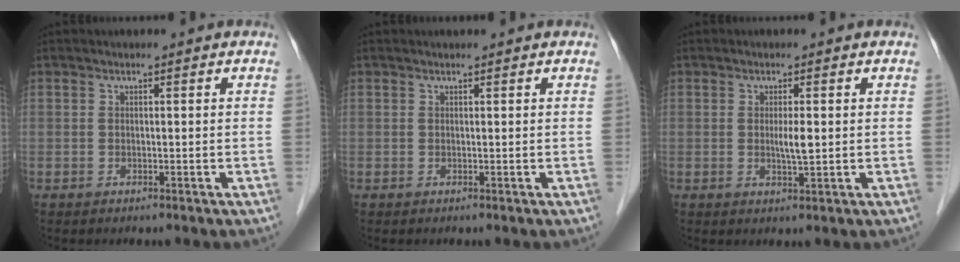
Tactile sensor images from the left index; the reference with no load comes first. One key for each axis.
{"total": 0.6, "fx": 0.5, "fy": 0.0, "fz": 0.2, "tx": -0.006, "ty": 0.005, "tz": 0.009}
{"total": 2.4, "fx": 0.1, "fy": 0.3, "fz": 2.4, "tx": -0.044, "ty": -0.003, "tz": 0.003}